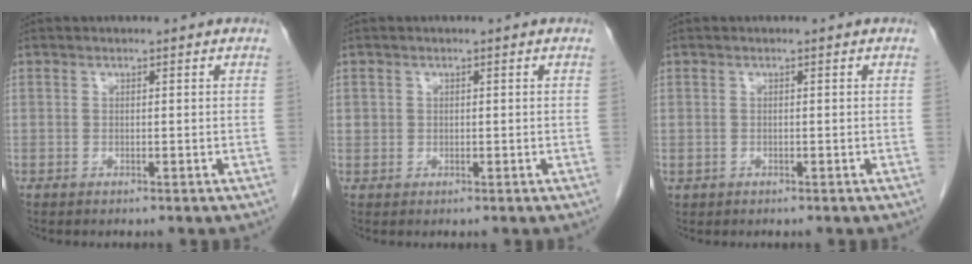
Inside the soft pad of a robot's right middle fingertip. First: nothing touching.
{"total": 1.1, "force": [0.3, 1.0, 0.2], "torque": [0.007, 0.005, 0.003]}
{"total": 0.6, "force": [-0.2, 0.6, 0.1], "torque": [-0.001, 0.003, 0.001]}